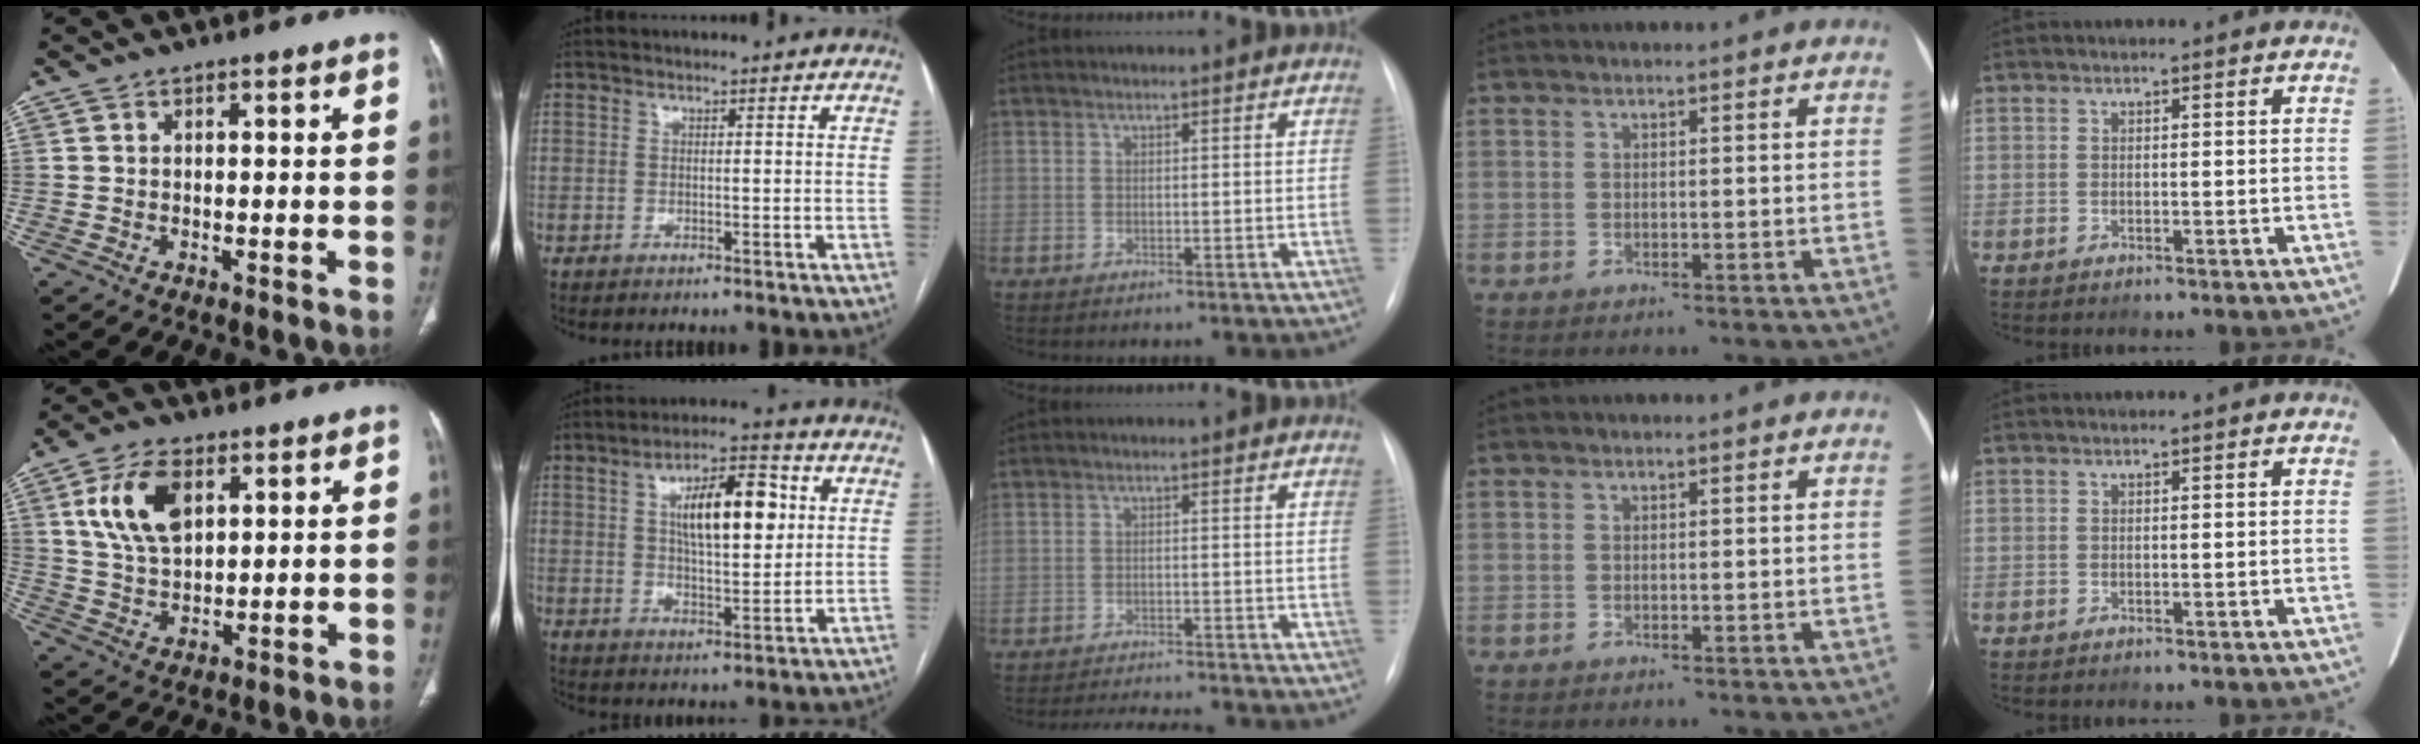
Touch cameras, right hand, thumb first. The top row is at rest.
{"thumb": {"total": 11.1, "force": [4.2, 6.2, 8.2], "torque": [-0.147, -0.010, 0.086]}, "index": {"total": 12.2, "force": [3.1, 4.2, 11.0], "torque": [-0.182, 0.017, 0.051]}, "middle": {"total": 5.9, "force": [-5.7, 0.0, 1.6], "torque": [-0.022, -0.008, -0.085]}}